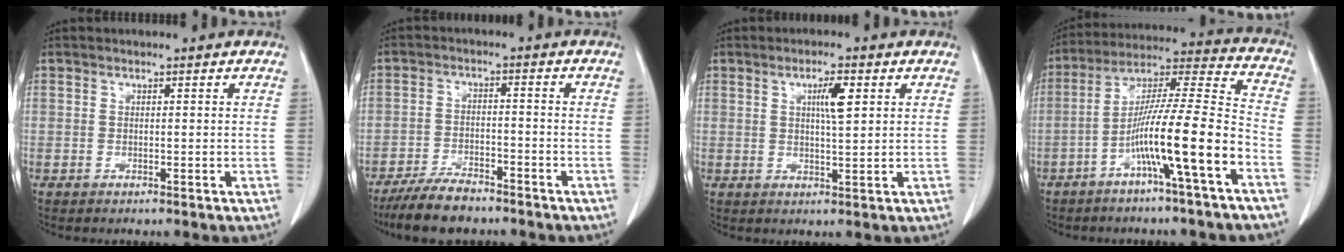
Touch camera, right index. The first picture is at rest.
{"total": 7.9, "force": [-6.8, 2.0, 3.6], "torque": [-0.064, -0.017, -0.120]}
{"total": 4.2, "force": [1.5, 0.6, 3.9], "torque": [-0.067, 0.001, 0.025]}
{"total": 14.5, "force": [-6.2, -0.6, 13.1], "torque": [-0.230, 0.013, -0.110]}